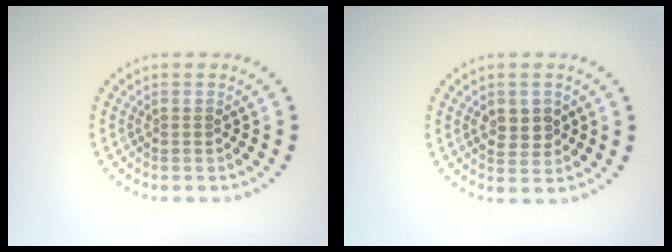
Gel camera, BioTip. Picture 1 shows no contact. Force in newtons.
{"total": 2.6, "press": 2.5, "slide": 0.6}